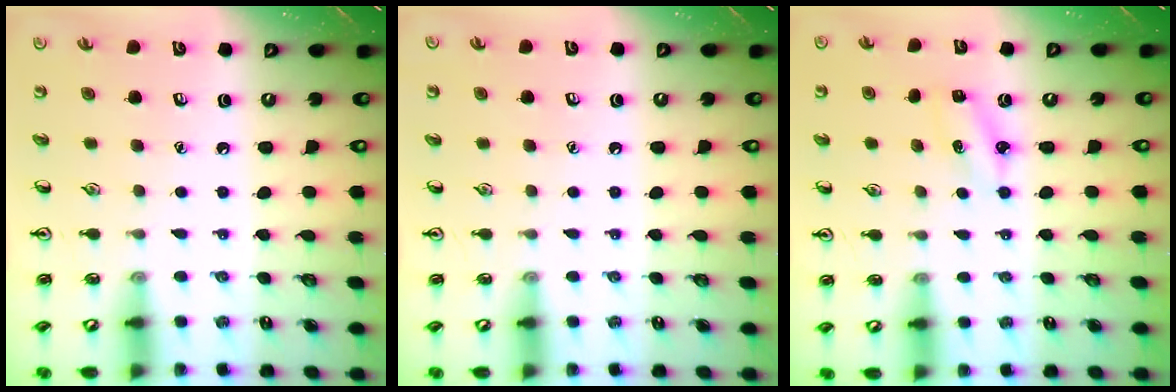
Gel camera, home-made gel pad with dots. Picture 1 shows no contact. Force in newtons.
{"total": 0.0}
{"total": 3.6, "press": 3.5, "slide": 1.1}